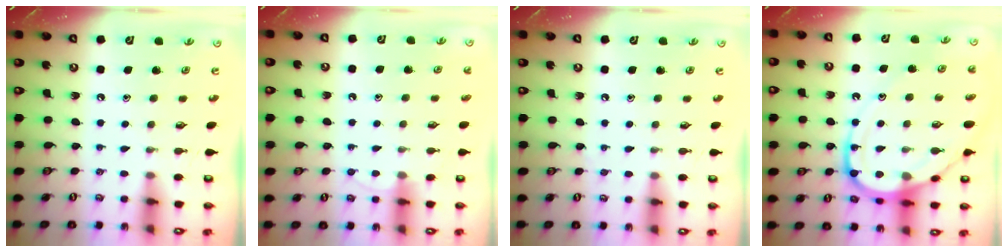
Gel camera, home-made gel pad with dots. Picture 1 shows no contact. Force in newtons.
{"total": 3.9, "press": 3.9, "slide": 0.3}
{"total": 3.5, "press": 3.5, "slide": 0.4}
{"total": 16.5, "press": 16.4, "slide": 1.5}